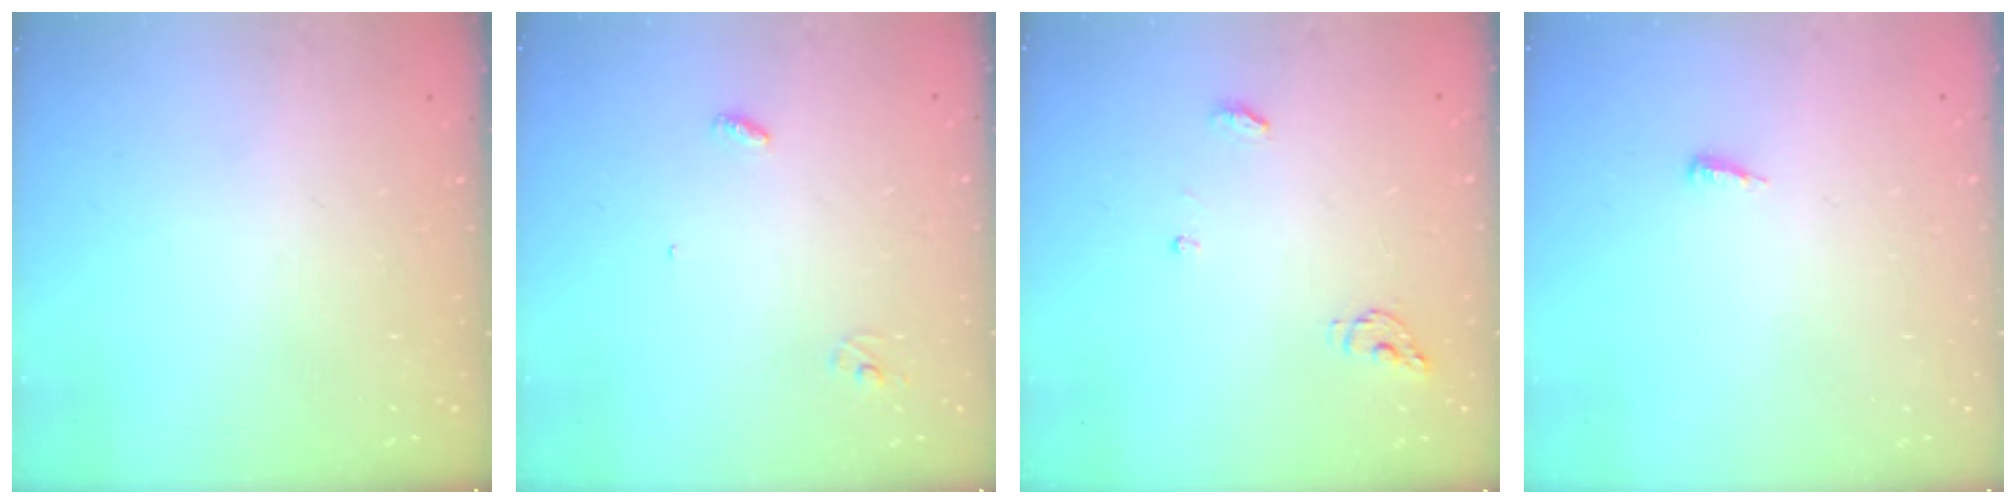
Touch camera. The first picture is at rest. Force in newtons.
{"total": 2.7, "press": 2.7, "slide": 0.2}
{"total": 5.0, "press": 5.0, "slide": 0.5}
{"total": 2.9, "press": 2.9, "slide": 0.4}